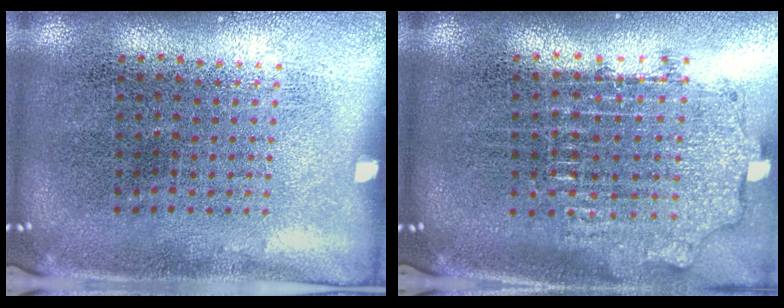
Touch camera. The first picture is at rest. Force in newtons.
{"total": 1.9, "press": 1.5, "slide": 1.2}